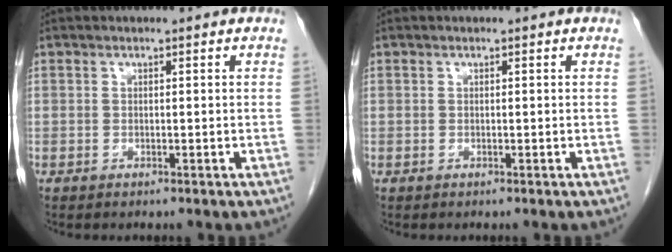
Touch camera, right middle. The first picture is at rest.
{"total": 0.0}